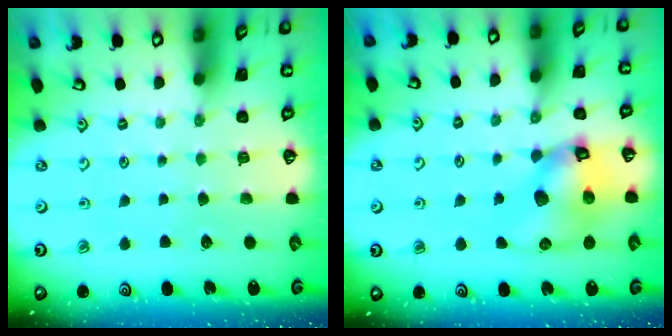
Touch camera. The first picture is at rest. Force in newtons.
{"total": 11.7, "press": 11.6, "slide": 1.6}